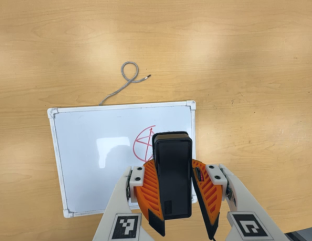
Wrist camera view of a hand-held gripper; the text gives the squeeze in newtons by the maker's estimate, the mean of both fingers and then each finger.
{"total": 9.0, "left": 9.2, "right": 8.8}